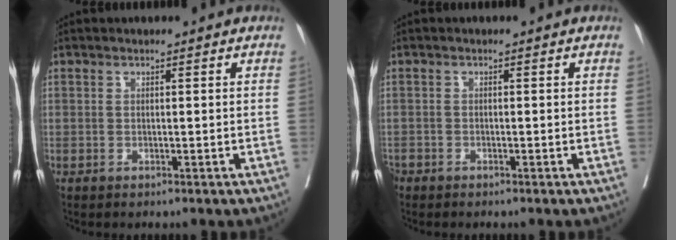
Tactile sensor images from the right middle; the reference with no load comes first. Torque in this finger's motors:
{"motor_torque": [0.46, -0.41, 0.19, 0.07]}